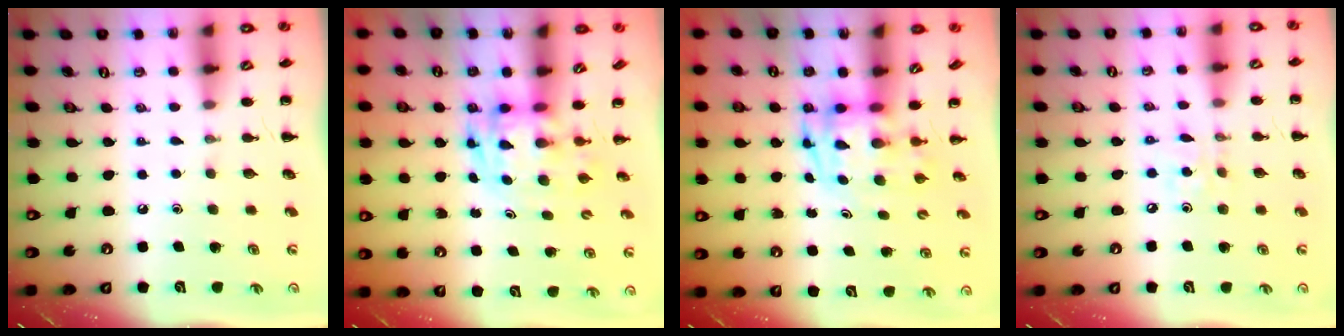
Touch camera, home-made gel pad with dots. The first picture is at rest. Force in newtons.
{"total": 3.4, "press": 3.3, "slide": 0.7}
{"total": 3.5, "press": 3.5, "slide": 0.7}
{"total": 3.1, "press": 3.1, "slide": 0.4}